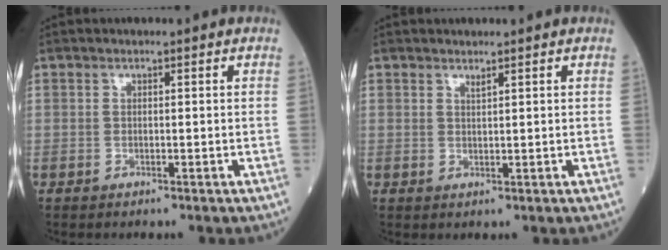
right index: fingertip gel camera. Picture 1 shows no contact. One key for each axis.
{"total": 0.6, "fx": 0.5, "fy": -0.1, "fz": 0.3, "tx": -0.011, "ty": -0.007, "tz": 0.012}